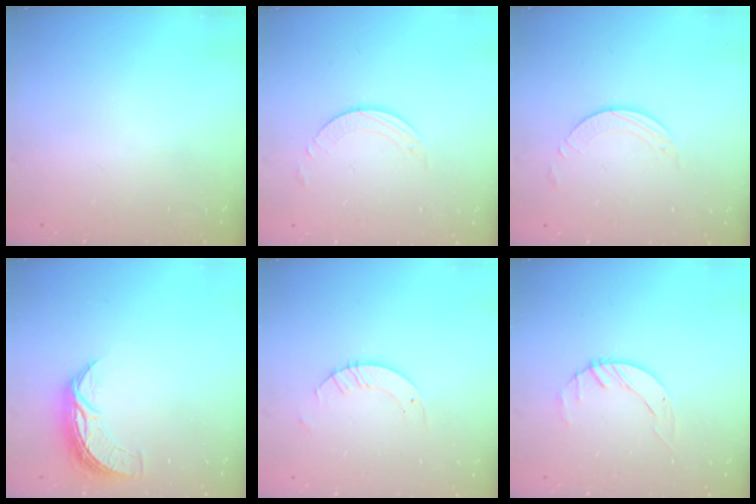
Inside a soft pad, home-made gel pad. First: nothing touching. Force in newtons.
{"total": 1.9, "press": 1.9, "slide": 0.2}
{"total": 1.9, "press": 1.9, "slide": 0.2}
{"total": 7.5, "press": 7.5, "slide": 0.4}
{"total": 3.7, "press": 3.7, "slide": 0.2}
{"total": 2.1, "press": 2.0, "slide": 0.3}